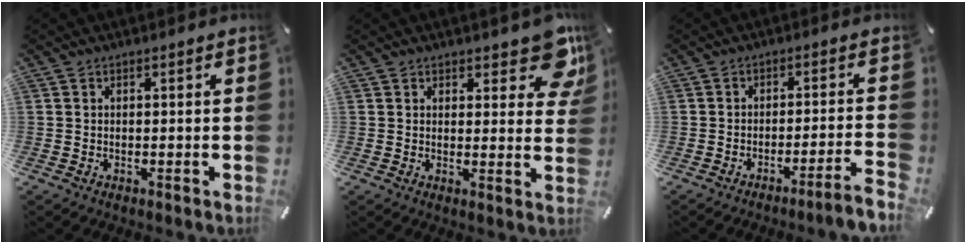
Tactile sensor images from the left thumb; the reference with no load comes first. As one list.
[{"total": 8.5, "force": [5.6, 4.2, 4.8], "torque": [-0.033, -0.042, 0.093]}, {"total": 5.3, "force": [-2.6, -0.3, 4.6], "torque": [-0.072, -0.013, -0.045]}]